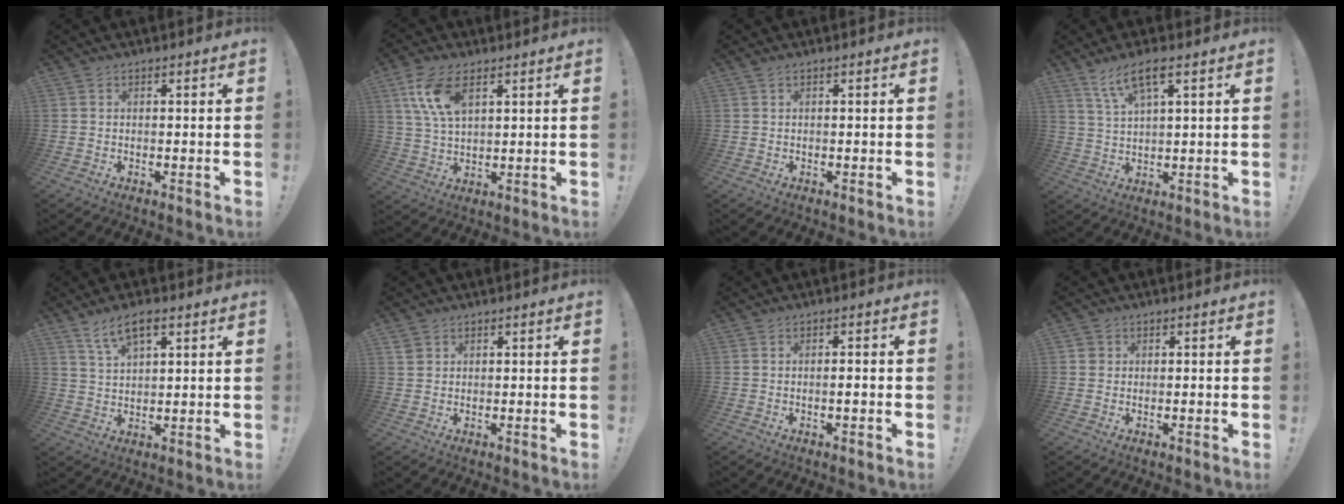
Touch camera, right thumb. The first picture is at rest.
{"total": 11.1, "force": [5.1, 5.7, 8.1], "torque": [-0.161, -0.009, 0.096]}
{"total": 0.6, "force": [0.5, 0.2, 0.3], "torque": [-0.007, 0.002, 0.009]}
{"total": 7.4, "force": [4.4, 1.7, 5.7], "torque": [-0.115, -0.010, 0.081]}
{"total": 7.1, "force": [4.1, 2.8, 5.1], "torque": [-0.095, -0.007, 0.076]}
{"total": 1.9, "force": [1.3, 1.4, 0.1], "torque": [0.004, -0.001, 0.024]}
{"total": 2.0, "force": [-0.8, -0.1, 1.8], "torque": [-0.034, 0.002, -0.015]}
{"total": 1.2, "force": [-0.1, 1.2, 0.4], "torque": [-0.011, 0.005, 0.000]}